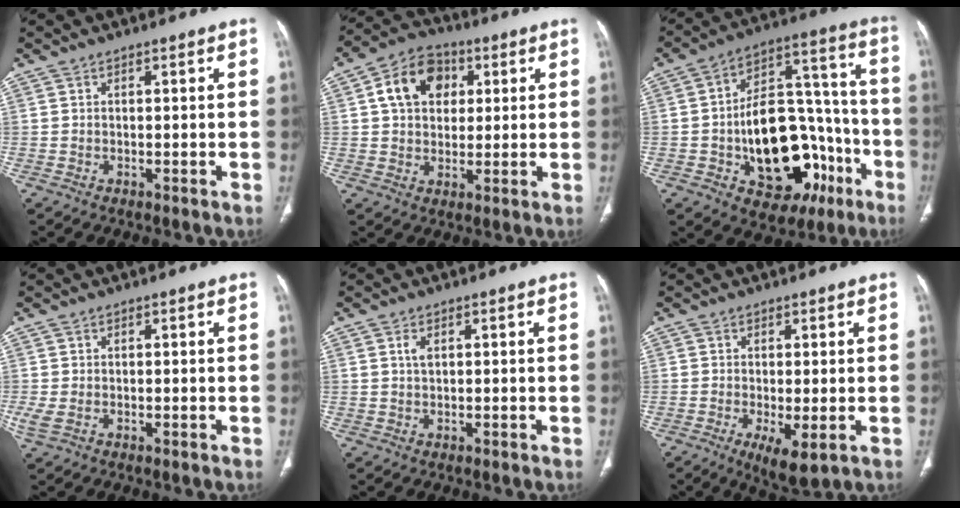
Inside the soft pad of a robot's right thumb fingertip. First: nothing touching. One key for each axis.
{"total": 11.3, "fx": 3.0, "fy": 8.6, "fz": 6.8, "tx": -0.088, "ty": 0.008, "tz": 0.044}
{"total": 25.5, "fx": -8.0, "fy": 15.1, "fz": 18.9, "tx": -0.250, "ty": 0.057, "tz": -0.100}
{"total": 2.2, "fx": -0.4, "fy": 1.4, "fz": 1.7, "tx": -0.055, "ty": 0.000, "tz": -0.005}
{"total": 1.6, "fx": 0.6, "fy": 0.8, "fz": 1.3, "tx": -0.028, "ty": 0.003, "tz": 0.015}
{"total": 6.0, "fx": -1.8, "fy": 2.0, "fz": 5.4, "tx": -0.096, "ty": -0.019, "tz": -0.024}